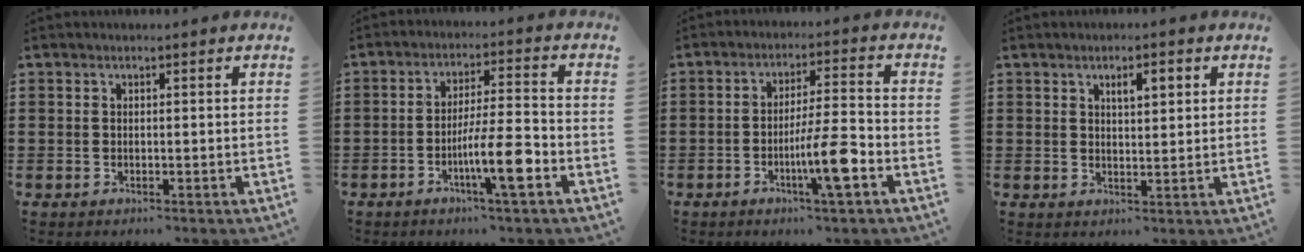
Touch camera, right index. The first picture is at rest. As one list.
[{"total": 8.9, "force": [-3.6, 1.1, 8.0], "torque": [-0.142, -0.002, -0.065]}, {"total": 8.7, "force": [-3.4, 1.1, 7.9], "torque": [-0.140, -0.001, -0.061]}, {"total": 3.1, "force": [1.3, 1.0, 2.7], "torque": [-0.038, 0.002, 0.016]}]